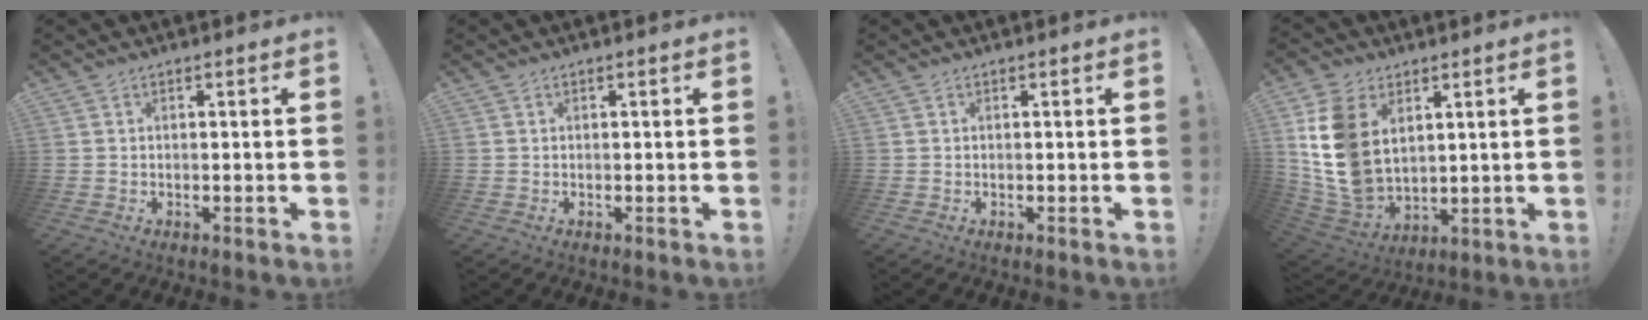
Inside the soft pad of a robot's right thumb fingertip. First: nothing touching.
{"total": 0.0}
{"total": 0.0}
{"total": 17.5, "force": [4.9, 12.5, 11.1], "torque": [-0.234, -0.025, 0.096]}